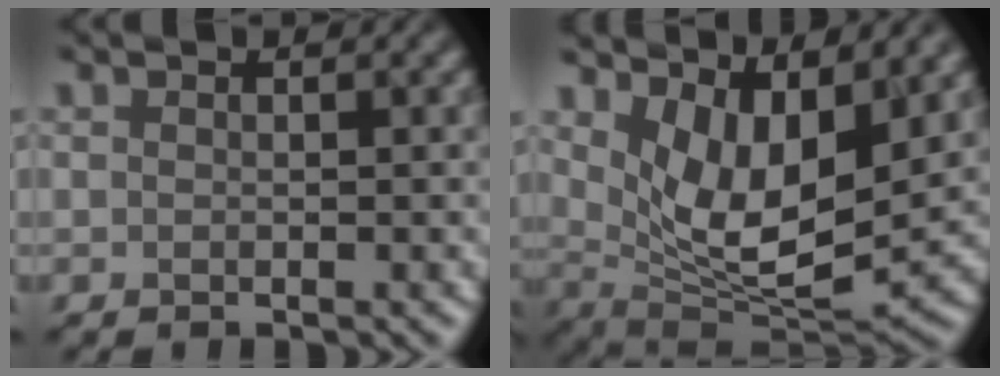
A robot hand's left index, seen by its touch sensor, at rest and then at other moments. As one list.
[{"total": 7.1, "force": [1.9, 3.1, 6.1], "torque": [-0.121, -0.022, 0.055]}]